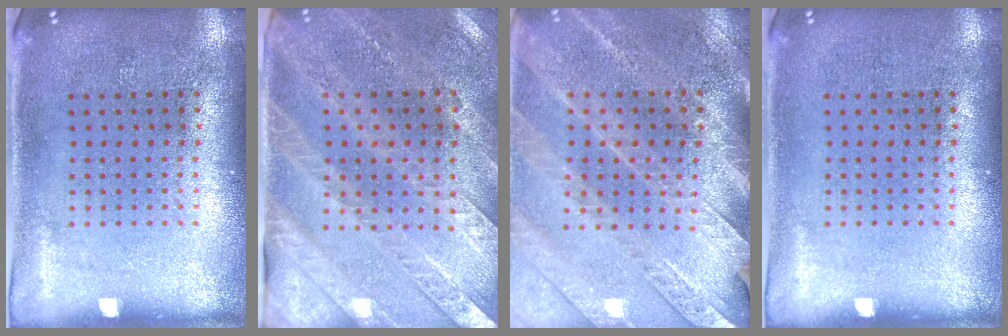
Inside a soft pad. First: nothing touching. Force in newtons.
{"total": 2.9, "press": 2.7, "slide": 1.3}
{"total": 2.8, "press": 2.7, "slide": 0.6}
{"total": 0.0}